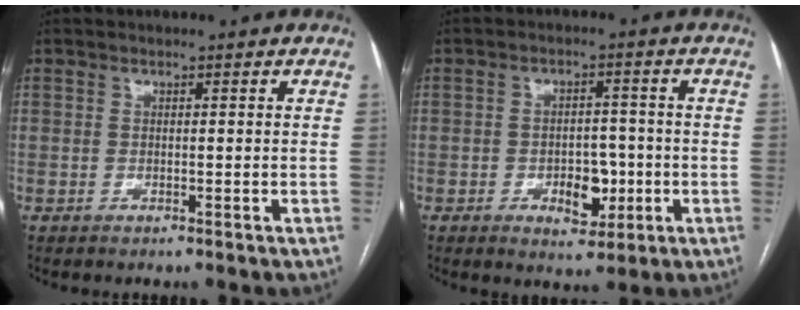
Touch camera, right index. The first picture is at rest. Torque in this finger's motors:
{"motor_torque": [0.32, 0.18, 0.00, 0.00]}